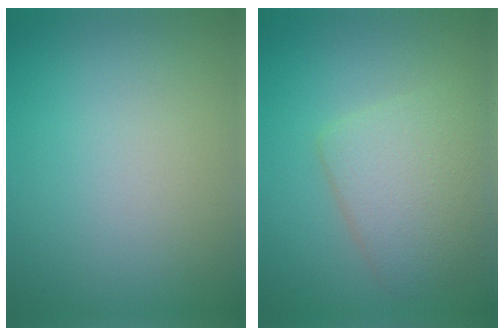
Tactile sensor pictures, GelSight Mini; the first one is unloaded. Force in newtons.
{"total": 4.5, "press": 4.5, "slide": 0.1}